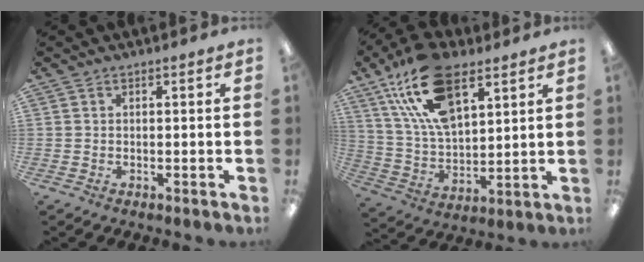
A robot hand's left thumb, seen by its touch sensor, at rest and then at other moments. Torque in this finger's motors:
{"motor_torque": [0.28, 0.22, 1.35, -1.42, 0.16]}